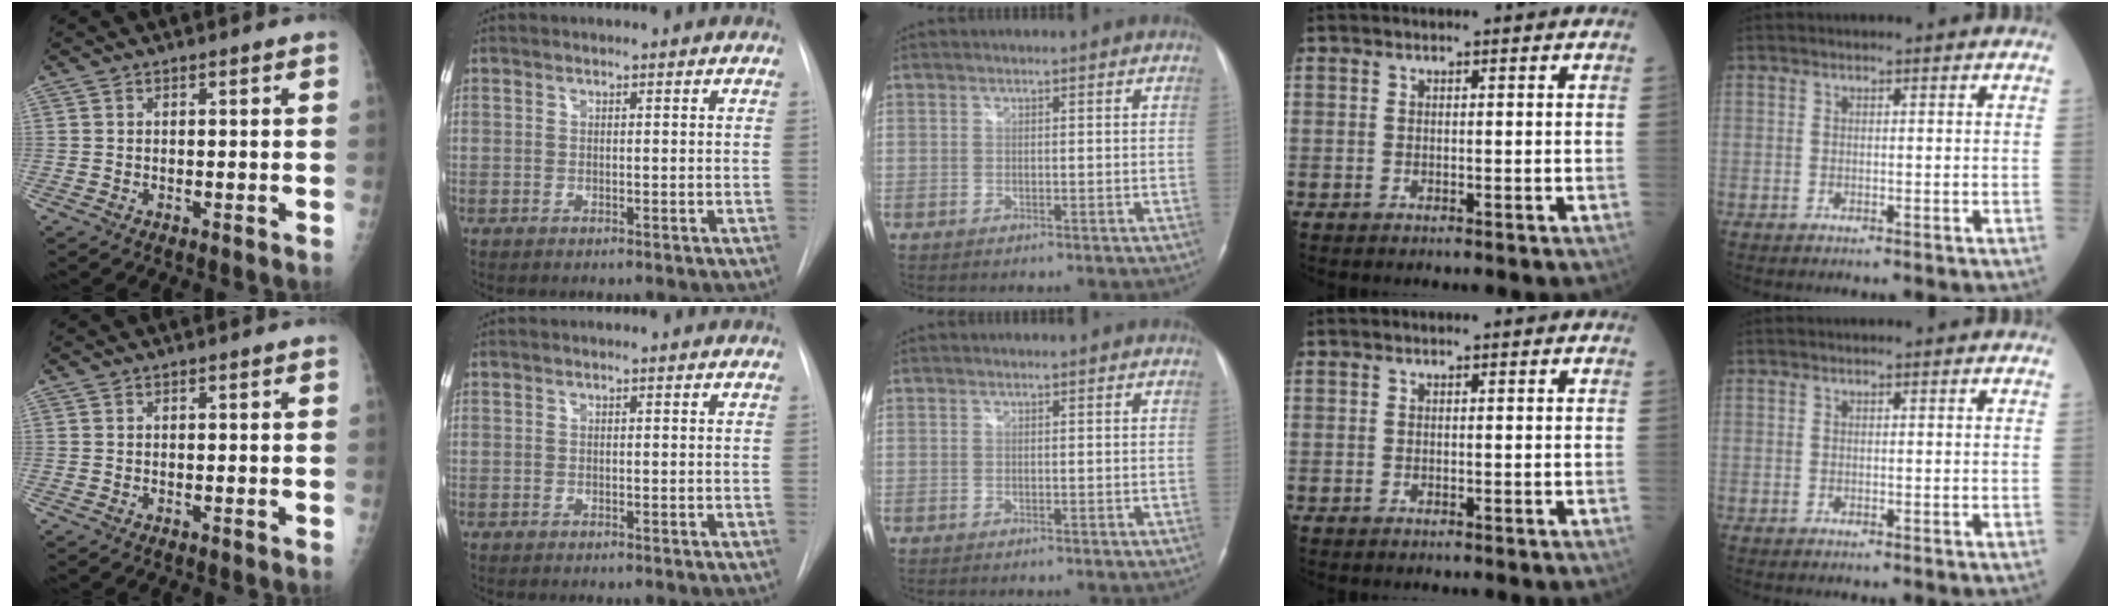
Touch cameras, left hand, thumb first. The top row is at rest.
{}